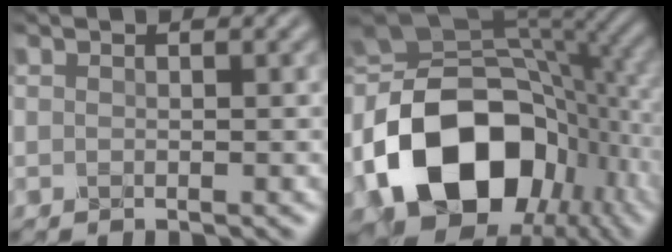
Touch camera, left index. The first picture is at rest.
{"total": 17.2, "force": [-5.5, 12.0, 11.0], "torque": [-0.207, -0.022, -0.093]}